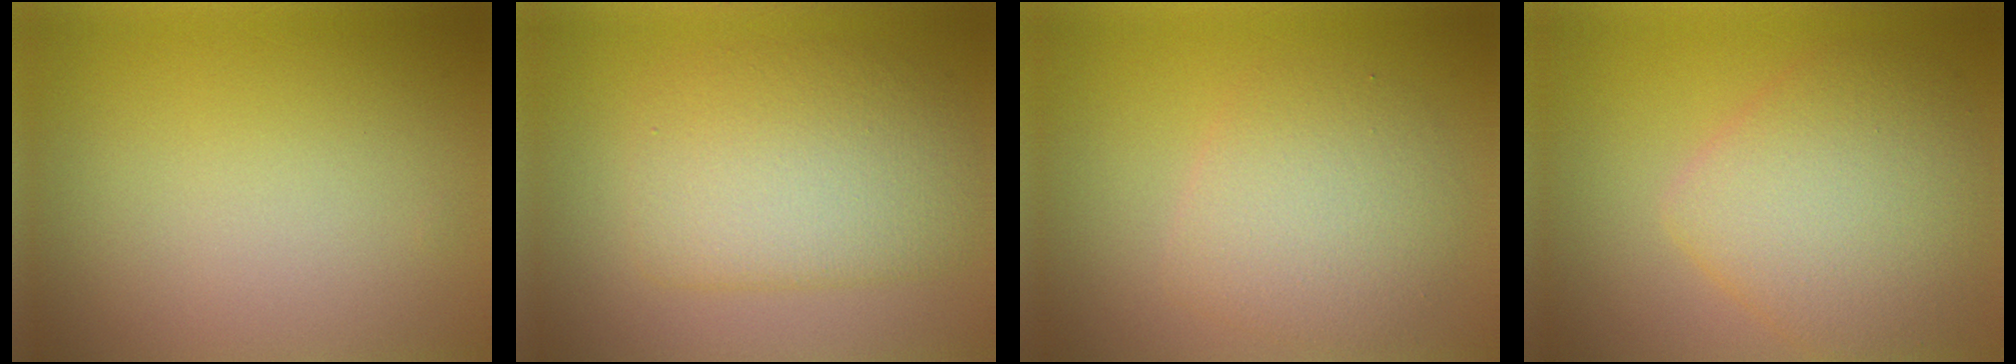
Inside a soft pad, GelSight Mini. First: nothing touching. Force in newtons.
{"total": 6.0, "press": 6.0, "slide": 0.2}
{"total": 4.1, "press": 4.1, "slide": 0.0}
{"total": 6.6, "press": 6.6, "slide": 0.1}